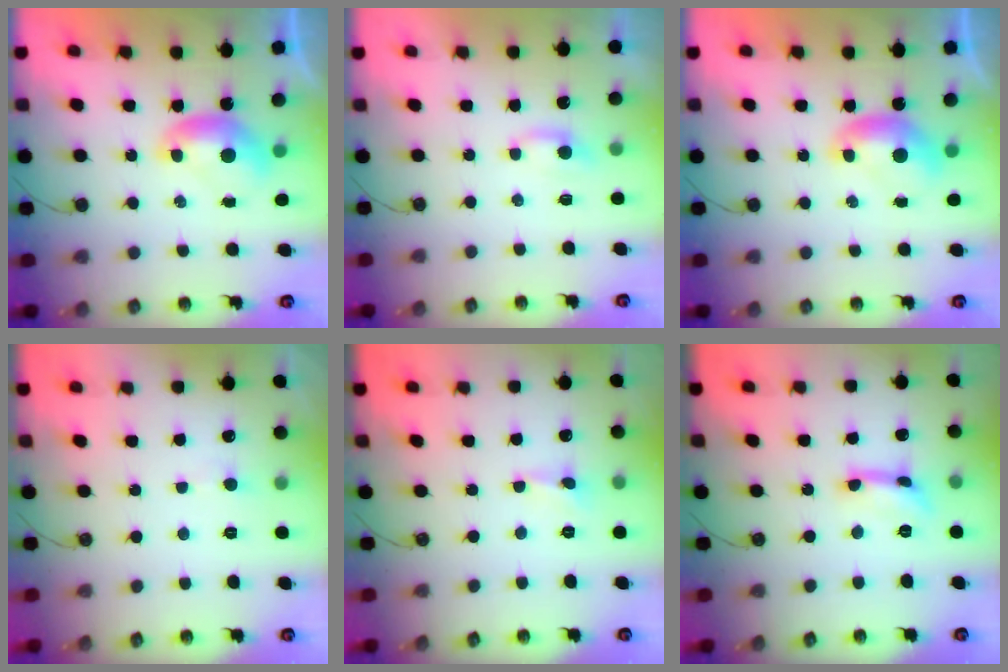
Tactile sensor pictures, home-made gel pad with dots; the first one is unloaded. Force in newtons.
{"total": 1.6, "press": 1.5, "slide": 0.4}
{"total": 0.0}
{"total": 0.9, "press": 0.7, "slide": 0.5}
{"total": 0.6, "press": 0.5, "slide": 0.3}
{"total": 2.1, "press": 2.0, "slide": 0.5}